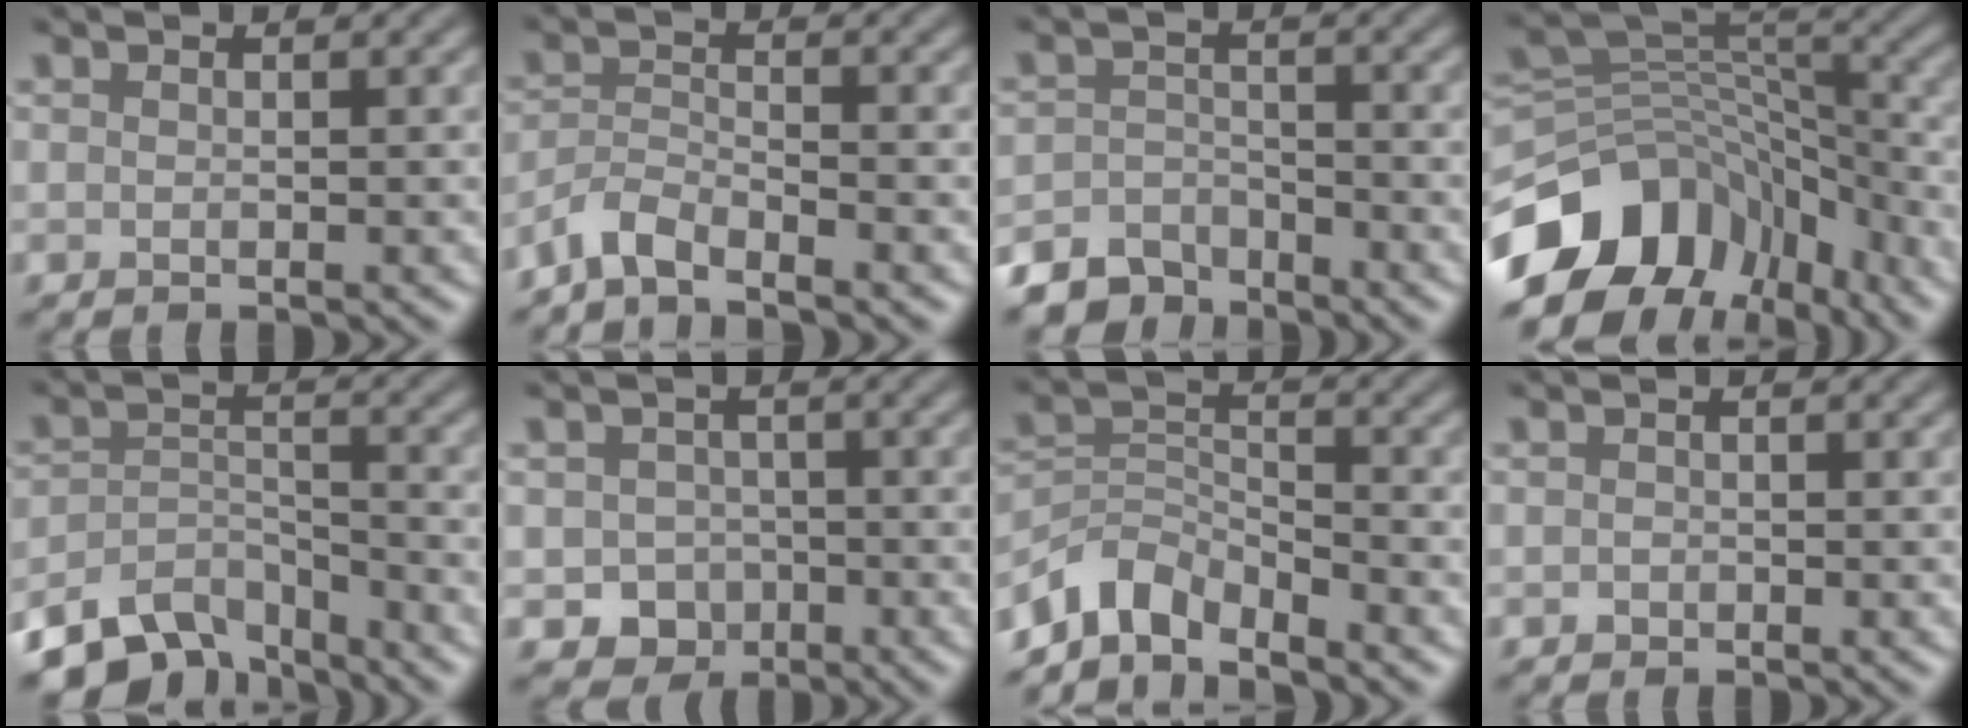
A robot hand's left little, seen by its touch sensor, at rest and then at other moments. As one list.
[{"total": 2.7, "force": [-2.5, 0.4, 1.1], "torque": [-0.023, 0.002, -0.061]}, {"total": 4.5, "force": [-3.9, 2.0, 0.8], "torque": [-0.010, -0.006, -0.078]}, {"total": 12.1, "force": [-6.8, 8.1, 5.8], "torque": [-0.109, 0.013, -0.125]}, {"total": 6.8, "force": [-5.5, 3.0, 2.7], "torque": [-0.047, -0.015, -0.097]}, {"total": 3.9, "force": [-1.4, 3.5, 1.1], "torque": [-0.004, -0.002, -0.024]}, {"total": 4.2, "force": [-3.7, 1.6, 1.2], "torque": [-0.016, -0.001, -0.087]}, {"total": 0.6, "force": [-0.3, 0.5, 0.1], "torque": [0.001, -0.004, -0.005]}]